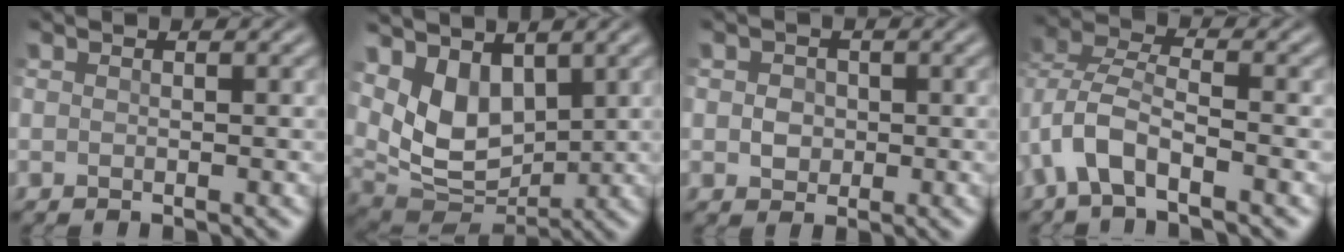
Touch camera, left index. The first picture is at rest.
{"total": 6.1, "force": [2.4, 3.9, 4.0], "torque": [-0.084, -0.013, 0.046]}
{"total": 2.0, "force": [0.3, 1.8, 0.8], "torque": [-0.006, 0.007, -0.001]}
{"total": 4.9, "force": [-2.3, 2.3, 3.7], "torque": [-0.078, 0.008, -0.055]}